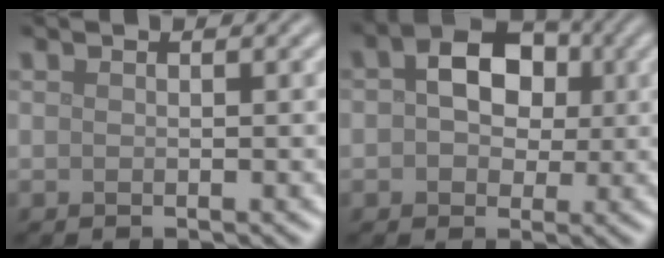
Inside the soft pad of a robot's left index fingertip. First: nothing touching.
{"total": 6.3, "force": [1.2, 4.5, 4.2], "torque": [-0.060, 0.015, -0.006]}